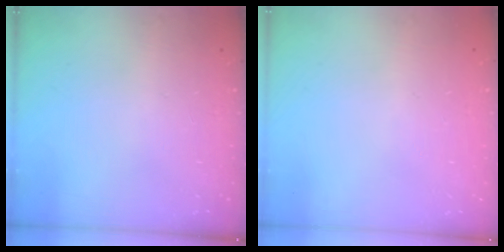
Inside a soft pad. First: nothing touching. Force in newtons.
{"total": 0.0}